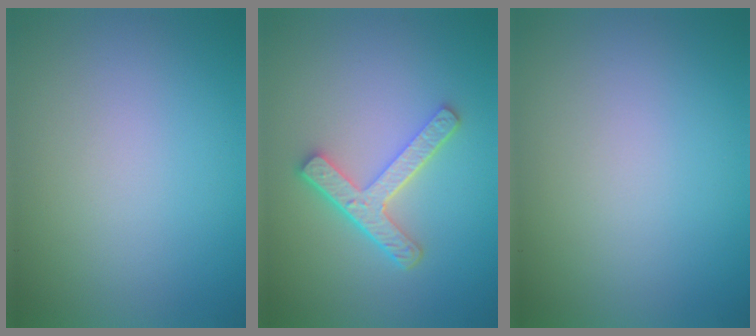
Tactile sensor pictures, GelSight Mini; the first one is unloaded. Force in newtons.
{"total": 4.4, "press": 3.3, "slide": 2.9}
{"total": 0.0}